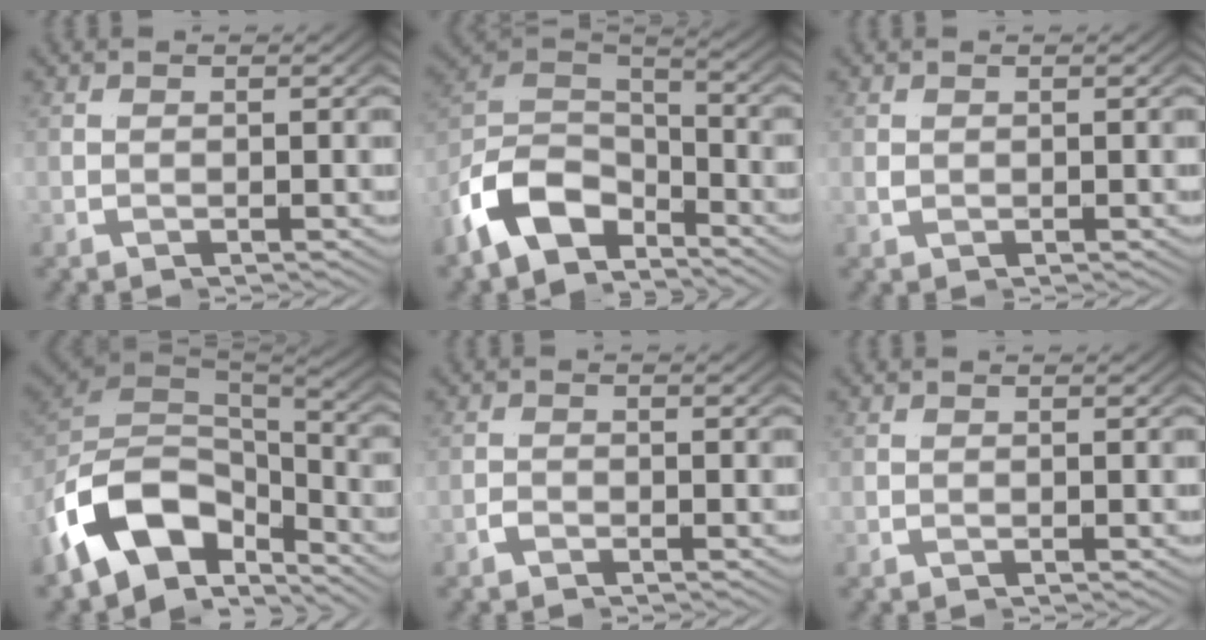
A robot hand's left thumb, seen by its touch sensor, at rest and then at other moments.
{"total": 9.5, "force": [-2.3, 5.6, 7.2], "torque": [-0.182, -0.019, -0.027]}
{"total": 0.6, "force": [0.5, 0.5, 0.0], "torque": [0.005, -0.002, 0.012]}
{"total": 13.0, "force": [-1.4, 7.6, 10.5], "torque": [-0.212, -0.004, -0.016]}
{"total": 1.2, "force": [-0.8, -0.2, -0.9], "torque": [0.007, 0.000, -0.018]}
{"total": 0.0}